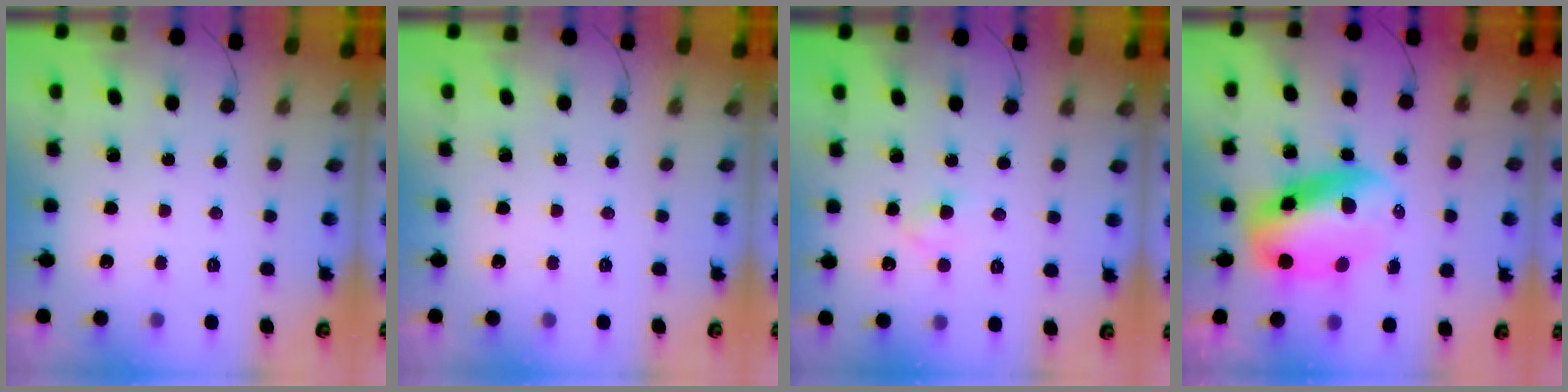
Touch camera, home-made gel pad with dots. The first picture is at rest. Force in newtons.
{"total": 0.0}
{"total": 2.4, "press": 2.1, "slide": 1.2}
{"total": 11.2, "press": 10.8, "slide": 3.0}